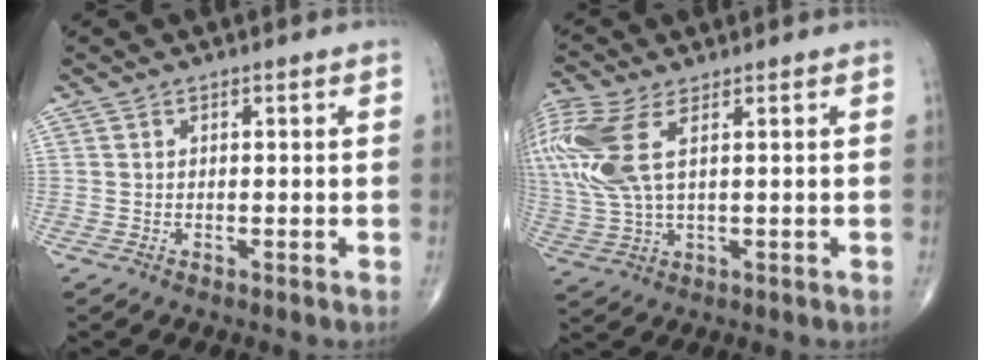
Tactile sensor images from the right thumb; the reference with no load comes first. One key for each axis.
{"total": 14.4, "fx": 4.6, "fy": 6.4, "fz": 12.0, "tx": -0.316, "ty": 0.002, "tz": 0.094}